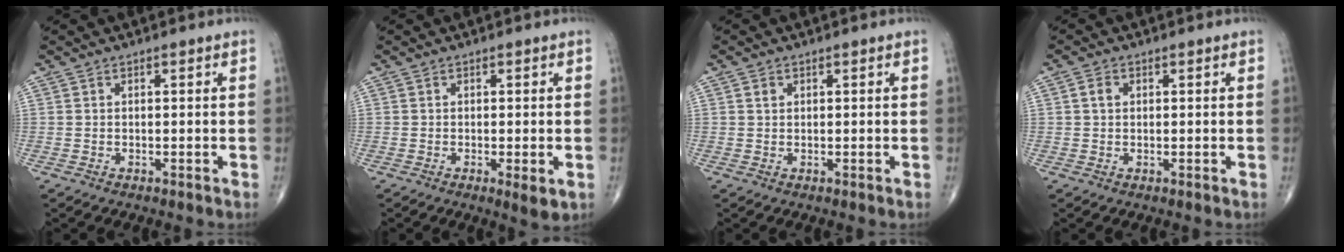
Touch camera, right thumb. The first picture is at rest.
{"total": 2.8, "force": [-0.8, 0.6, 2.7], "torque": [-0.043, -0.011, -0.013]}
{"total": 1.2, "force": [0.5, 1.0, 0.6], "torque": [-0.005, -0.001, 0.008]}
{"total": 2.0, "force": [0.5, 1.5, 1.2], "torque": [-0.019, 0.004, 0.008]}